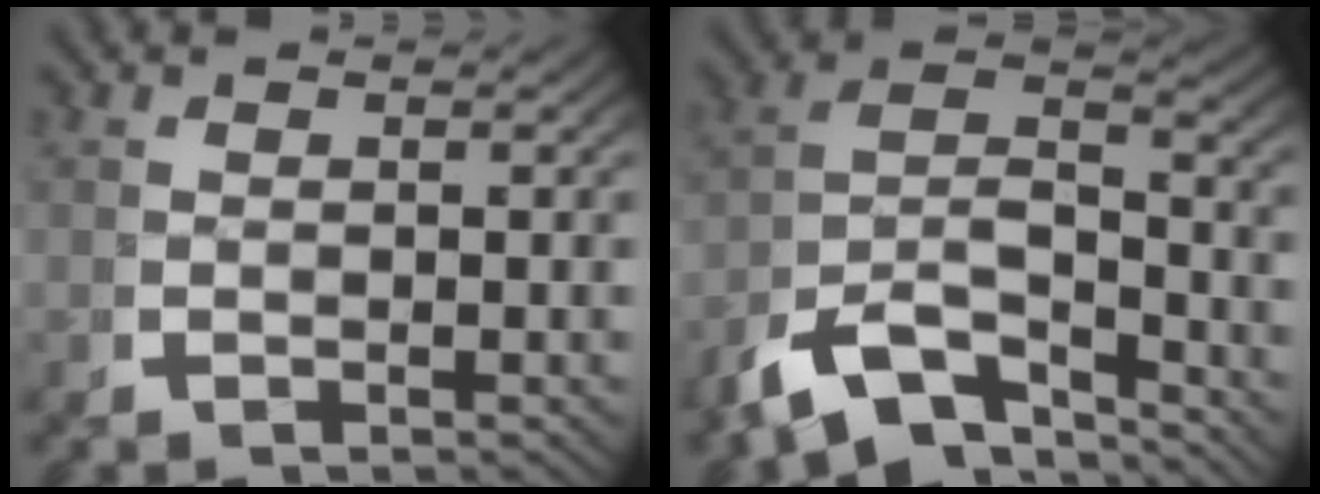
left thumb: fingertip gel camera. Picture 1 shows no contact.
{"total": 12.6, "force": [-3.8, 8.8, 8.1], "torque": [-0.176, -0.046, -0.057]}